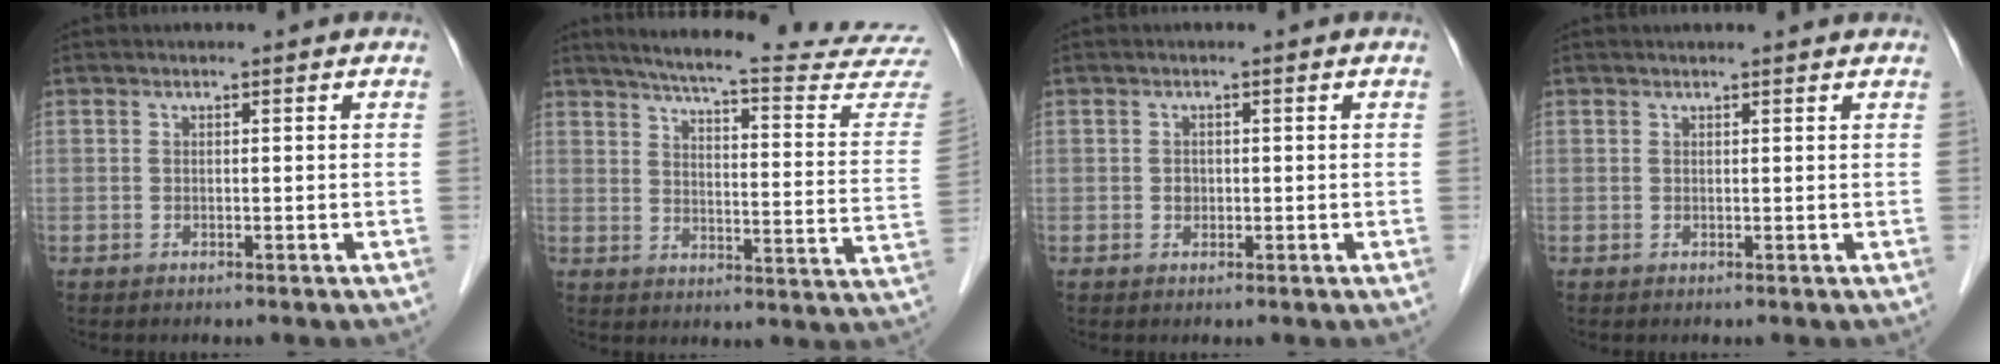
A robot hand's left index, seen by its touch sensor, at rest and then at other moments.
{"total": 25.1, "force": [23.5, 0.1, 8.8], "torque": [-0.124, -0.100, 0.280]}
{"total": 0.9, "force": [0.0, 0.8, 0.4], "torque": [-0.007, 0.002, 0.000]}
{"total": 3.7, "force": [3.5, 0.2, 1.1], "torque": [-0.016, 0.022, 0.038]}